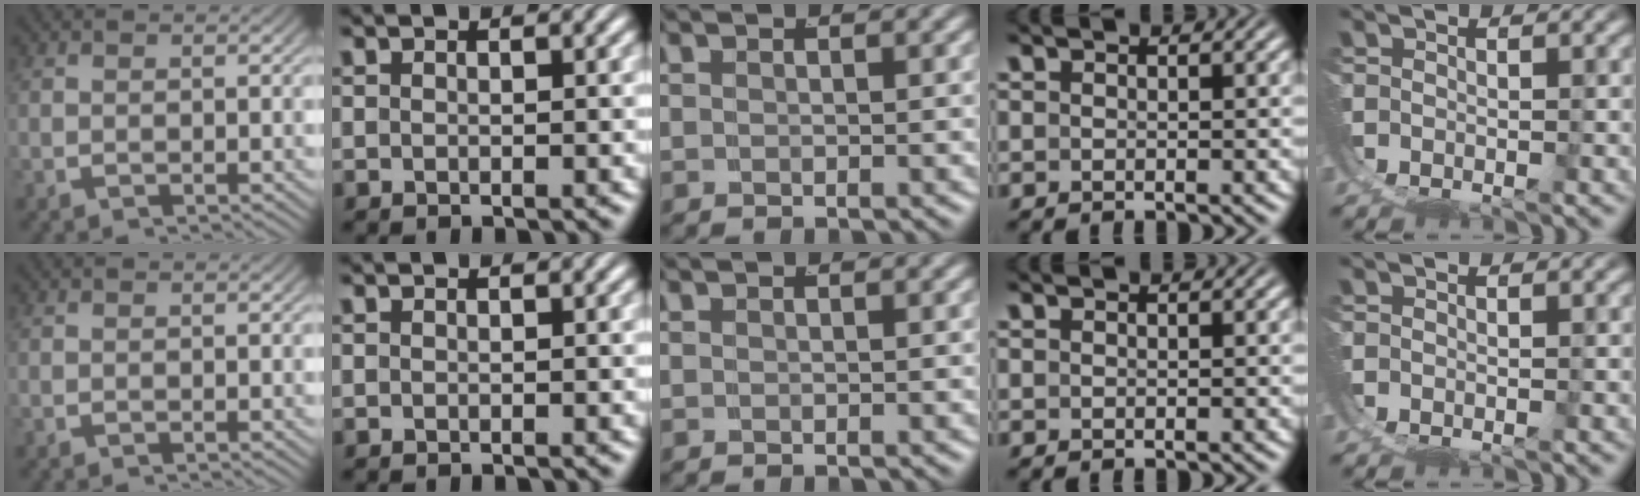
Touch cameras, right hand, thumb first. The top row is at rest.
{}